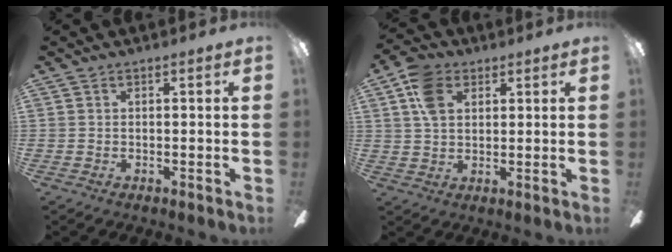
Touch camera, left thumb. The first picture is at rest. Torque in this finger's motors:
{"motor_torque": [0.05, 0.22, -0.29, 0.13, 0.07]}